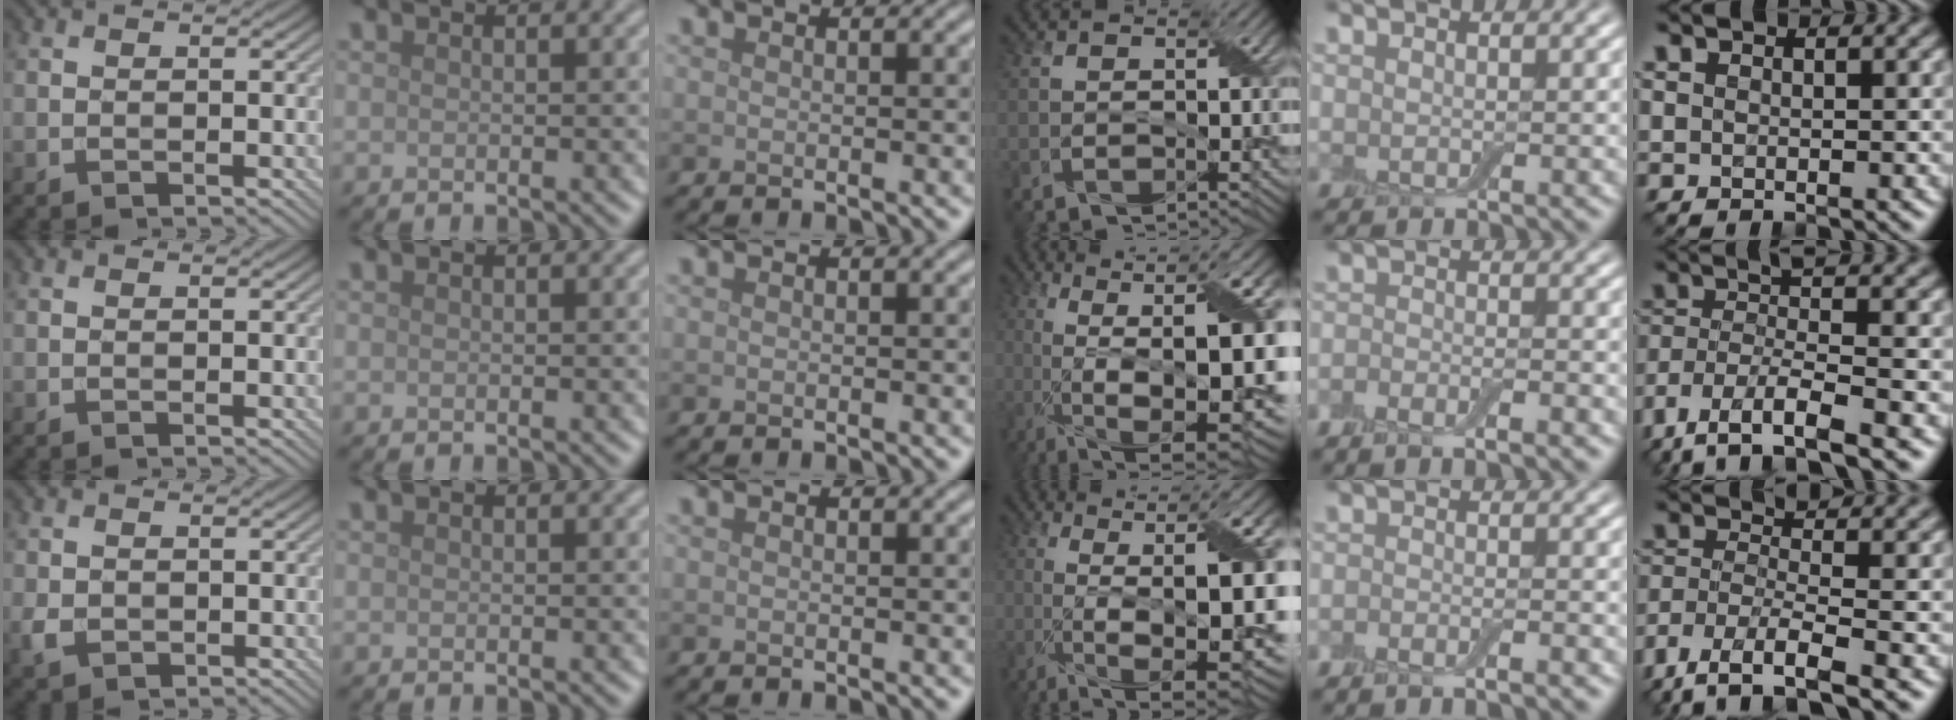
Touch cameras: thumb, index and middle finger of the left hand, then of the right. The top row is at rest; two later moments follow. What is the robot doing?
{"motion": "peel", "object": "bubble wrap"}